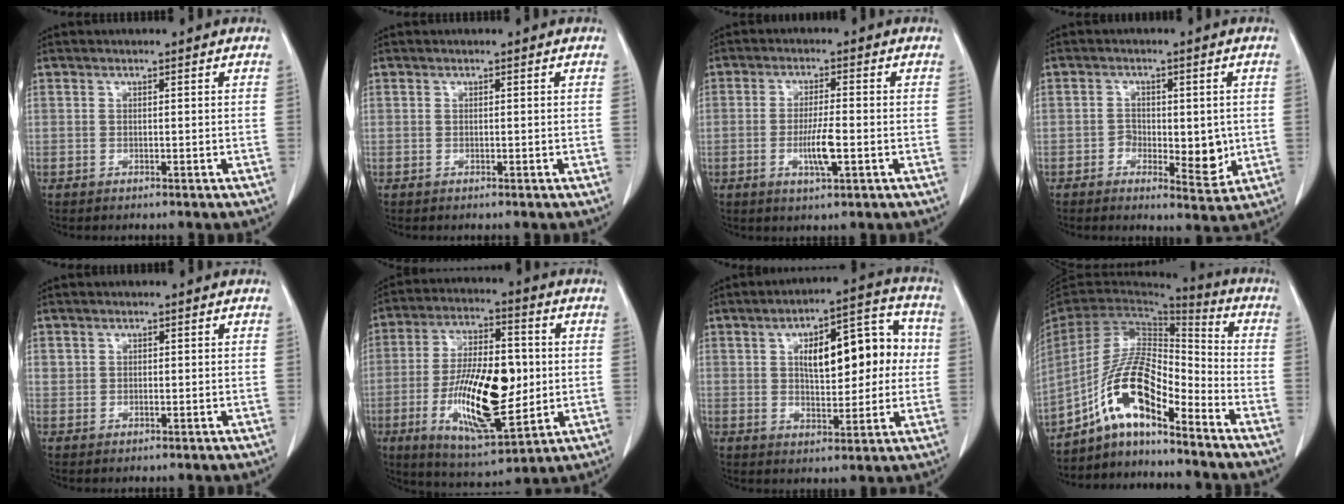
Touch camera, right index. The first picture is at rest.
{"total": 0.0}
{"total": 5.3, "force": [-1.4, 0.7, 5.1], "torque": [-0.098, -0.008, -0.024]}
{"total": 6.5, "force": [-1.0, 3.6, 5.4], "torque": [-0.063, -0.004, -0.009]}
{"total": 1.5, "force": [0.4, 1.3, 0.7], "torque": [-0.014, 0.005, 0.011]}
{"total": 18.0, "force": [-2.1, 6.1, 16.8], "torque": [-0.310, -0.004, -0.030]}
{"total": 13.9, "force": [2.1, 5.6, 12.5], "torque": [-0.177, 0.038, 0.038]}
{"total": 11.5, "force": [-7.5, 2.8, 8.2], "torque": [-0.167, 0.027, -0.137]}